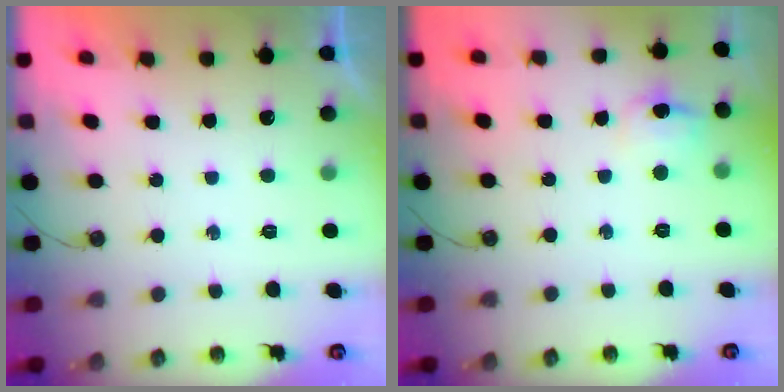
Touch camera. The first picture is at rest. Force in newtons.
{"total": 8.1, "press": 8.1, "slide": 0.8}